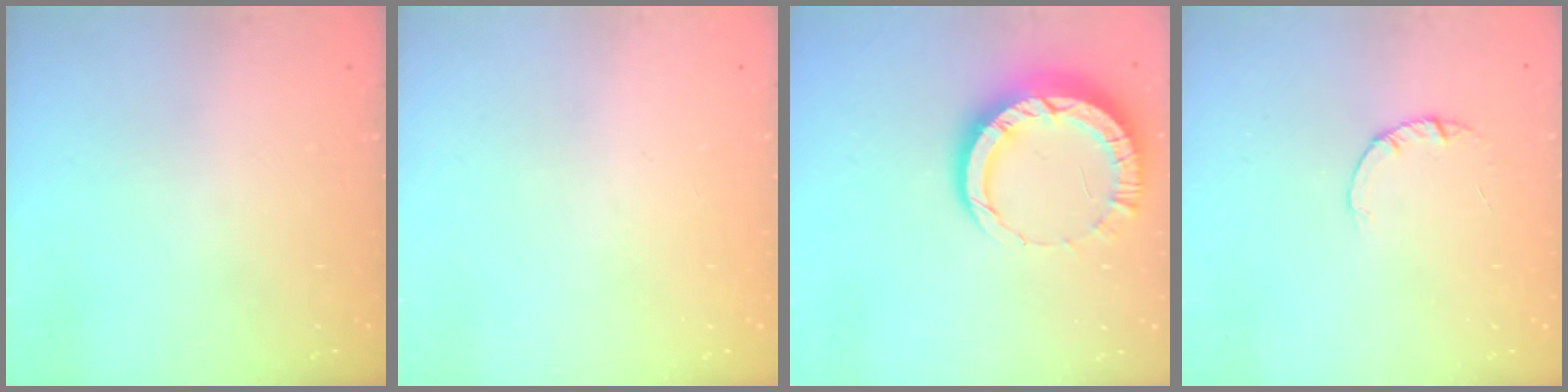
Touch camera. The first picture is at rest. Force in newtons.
{"total": 0.0}
{"total": 10.4, "press": 10.4, "slide": 1.0}
{"total": 1.4, "press": 1.4, "slide": 0.2}